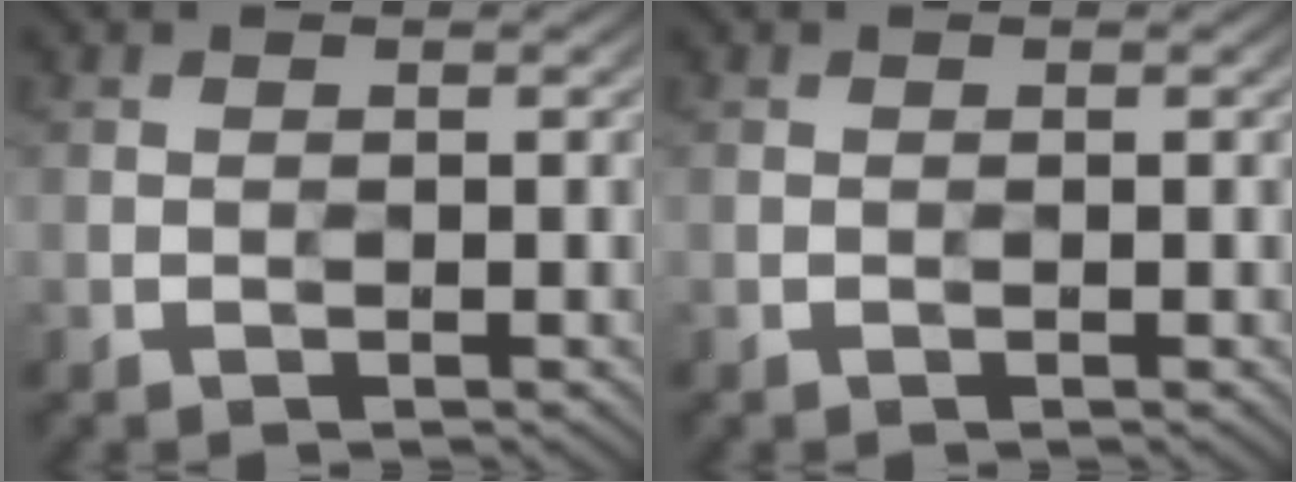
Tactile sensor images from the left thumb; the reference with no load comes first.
{"total": 0.0}